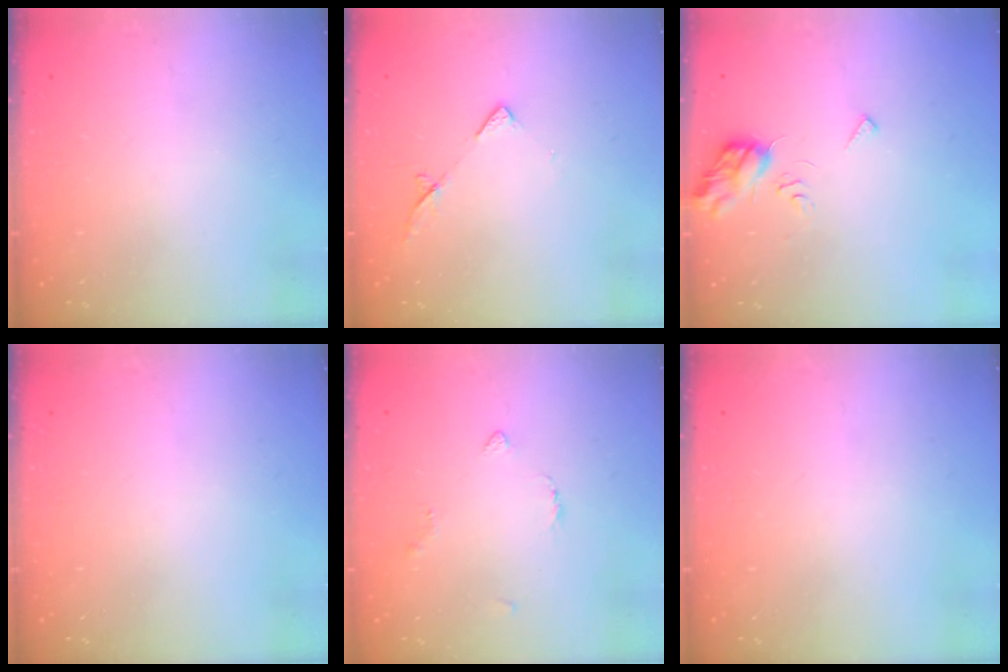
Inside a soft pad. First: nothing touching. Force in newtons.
{"total": 7.5, "press": 7.4, "slide": 0.8}
{"total": 7.4, "press": 7.4, "slide": 0.6}
{"total": 0.0}
{"total": 2.8, "press": 2.7, "slide": 0.7}
{"total": 0.0}